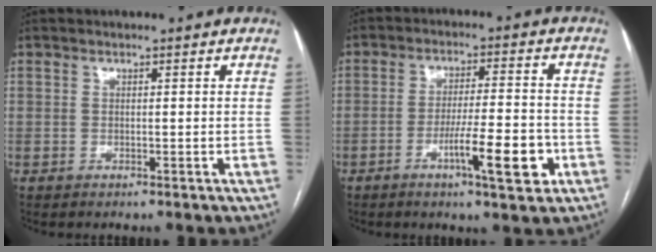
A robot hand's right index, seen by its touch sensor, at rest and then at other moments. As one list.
[{"total": 9.5, "force": [-4.0, 1.0, 8.6], "torque": [-0.141, -0.002, -0.060]}]